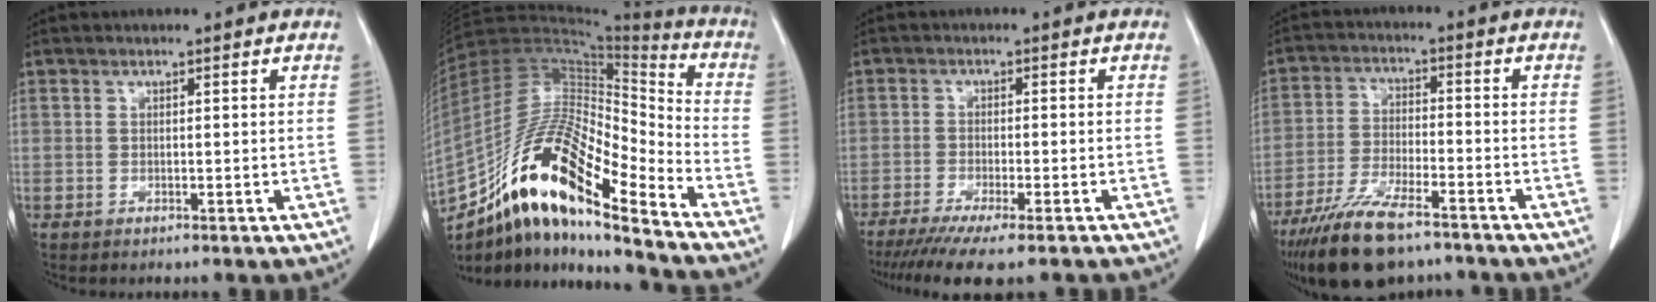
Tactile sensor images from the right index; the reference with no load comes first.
{"total": 21.6, "force": [-13.8, 4.3, 16.1], "torque": [-0.325, 0.000, -0.249]}
{"total": 11.1, "force": [-8.9, 0.6, 6.5], "torque": [-0.085, -0.025, -0.135]}
{"total": 12.7, "force": [-9.4, 3.4, 7.9], "torque": [-0.148, -0.025, -0.168]}